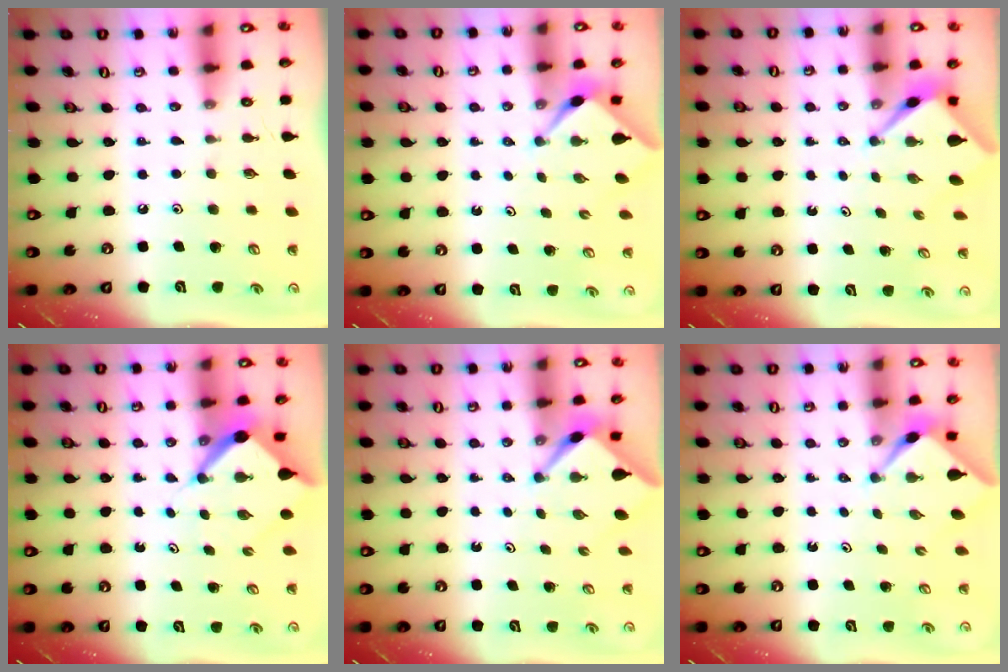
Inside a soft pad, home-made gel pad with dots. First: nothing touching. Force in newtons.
{"total": 2.4, "press": 2.3, "slide": 0.3}
{"total": 2.6, "press": 2.6, "slide": 0.2}
{"total": 6.6, "press": 6.6, "slide": 0.4}
{"total": 2.7, "press": 2.7, "slide": 0.3}
{"total": 2.2, "press": 2.2, "slide": 0.1}